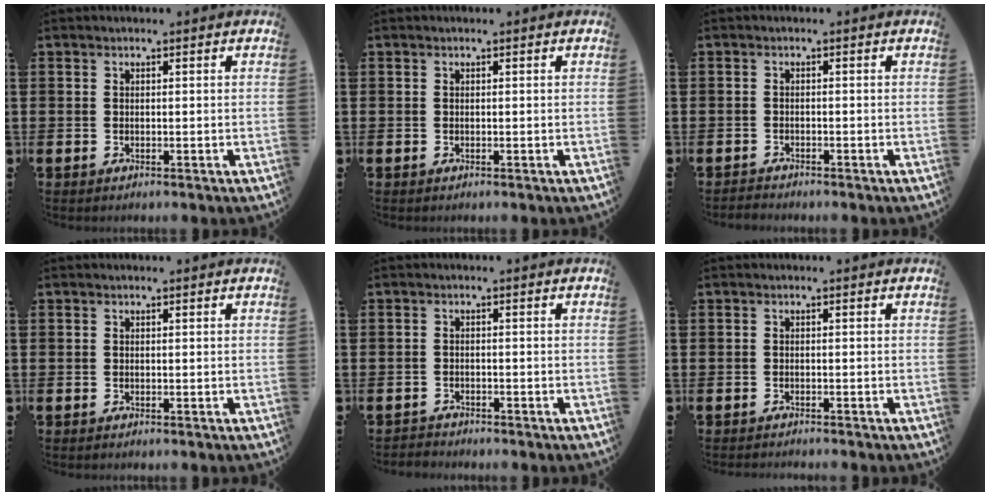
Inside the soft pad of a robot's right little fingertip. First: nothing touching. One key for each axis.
{"total": 0.0}
{"total": 0.9, "fx": -0.9, "fy": 0.1, "fz": -0.1, "tx": -0.001, "ty": 0.001, "tz": -0.019}
{"total": 0.0}
{"total": 1.1, "fx": -1.1, "fy": 0.1, "fz": -0.2, "tx": 0.000, "ty": 0.004, "tz": -0.024}
{"total": 0.6, "fx": -0.6, "fy": -0.1, "fz": 0.0, "tx": 0.000, "ty": -0.002, "tz": -0.013}